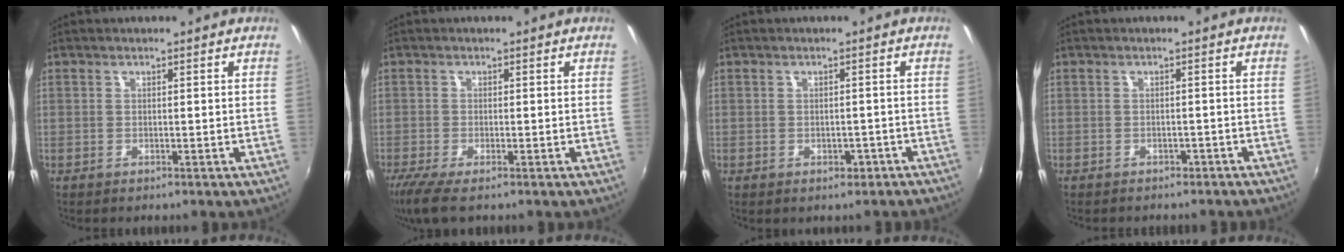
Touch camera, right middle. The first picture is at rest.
{"total": 3.5, "force": [-2.0, 0.4, 2.8], "torque": [-0.062, -0.011, -0.039]}
{"total": 2.5, "force": [-1.5, 1.8, 0.9], "torque": [-0.017, 0.001, -0.010]}
{"total": 3.3, "force": [-2.7, 1.6, 0.8], "torque": [-0.014, -0.005, -0.031]}